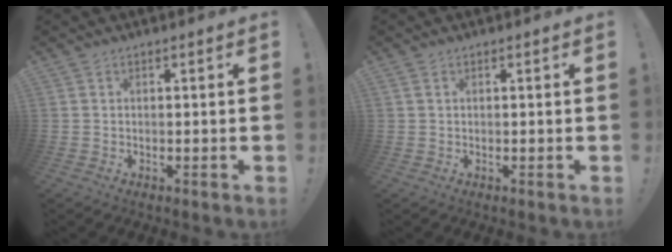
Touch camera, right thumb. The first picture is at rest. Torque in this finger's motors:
{"motor_torque": [0.17, -0.16, -0.01, 0.10, -0.14]}